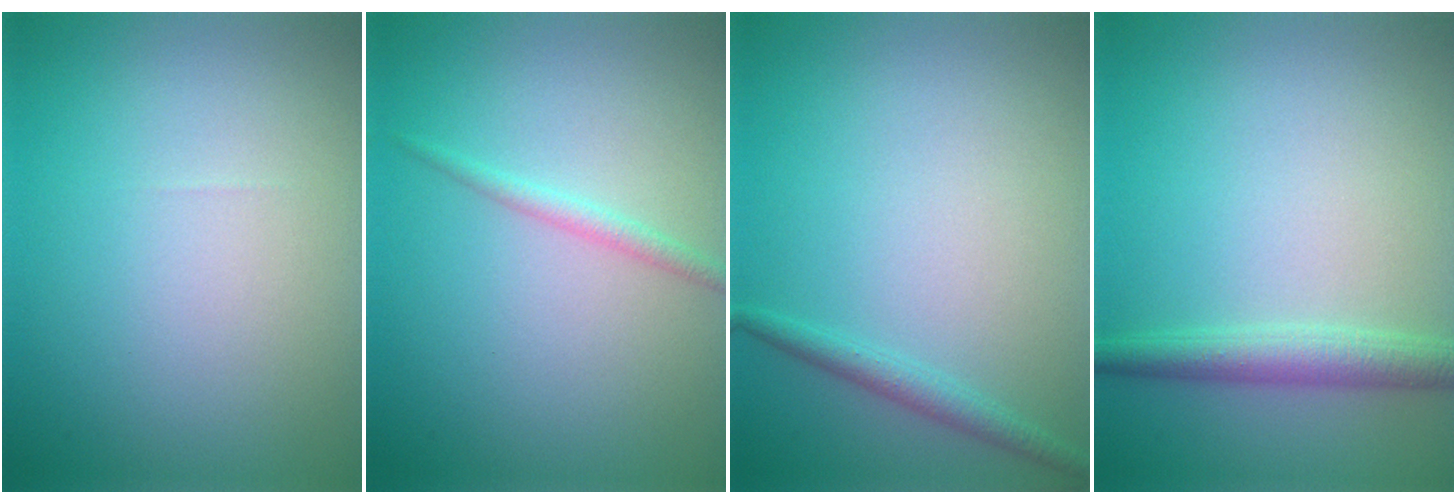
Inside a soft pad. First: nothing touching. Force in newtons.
{"total": 1.3, "press": 1.3, "slide": 0.0}
{"total": 1.6, "press": 1.6, "slide": 0.1}
{"total": 2.8, "press": 2.8, "slide": 0.1}